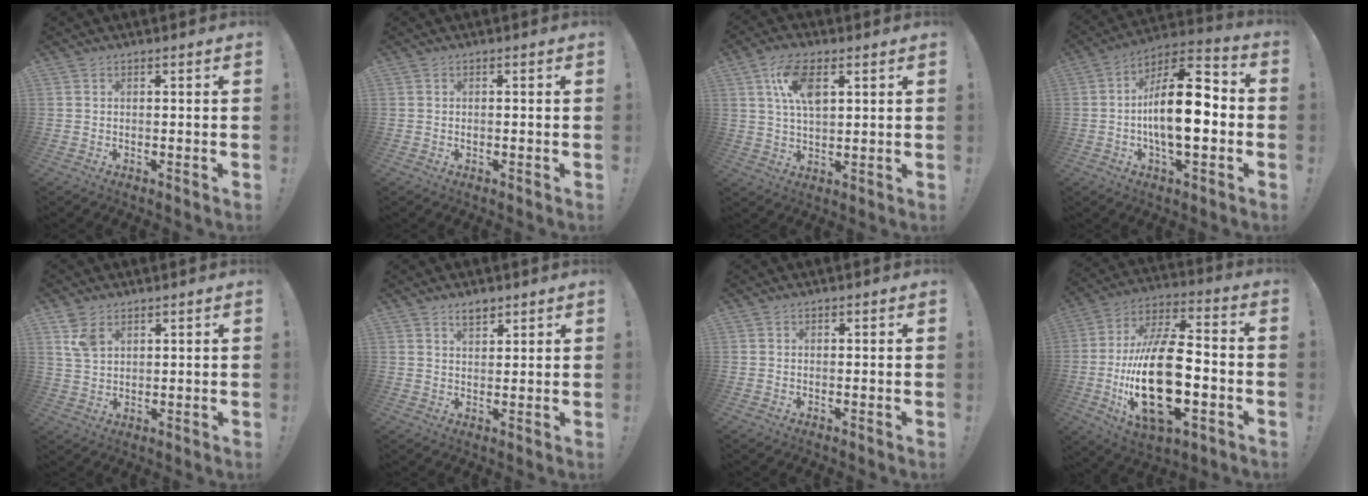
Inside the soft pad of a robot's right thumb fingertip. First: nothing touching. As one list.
[{"total": 0.0}, {"total": 10.8, "force": [4.1, 5.3, 8.5], "torque": [-0.146, 0.005, 0.075]}, {"total": 17.8, "force": [-1.8, 7.6, 16.0], "torque": [-0.264, 0.006, -0.036]}, {"total": 5.5, "force": [3.3, 3.2, 3.0], "torque": [-0.054, -0.011, 0.064]}, {"total": 3.9, "force": [2.9, 2.0, 1.8], "torque": [-0.025, -0.012, 0.052]}, {"total": 0.0}, {"total": 27.1, "force": [-5.3, 13.0, 23.2], "torque": [-0.450, 0.020, -0.086]}]